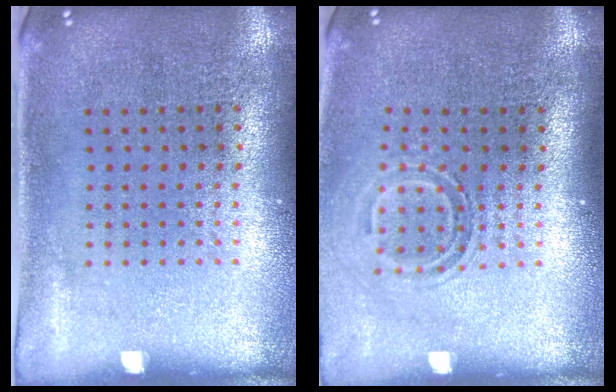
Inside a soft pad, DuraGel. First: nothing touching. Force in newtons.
{"total": 1.6, "press": 1.1, "slide": 1.2}